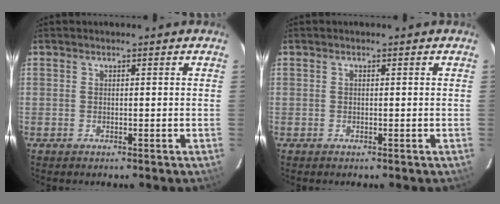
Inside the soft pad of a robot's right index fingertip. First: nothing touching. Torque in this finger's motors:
{"motor_torque": [0.19, -0.03, 0.08, 0.02]}